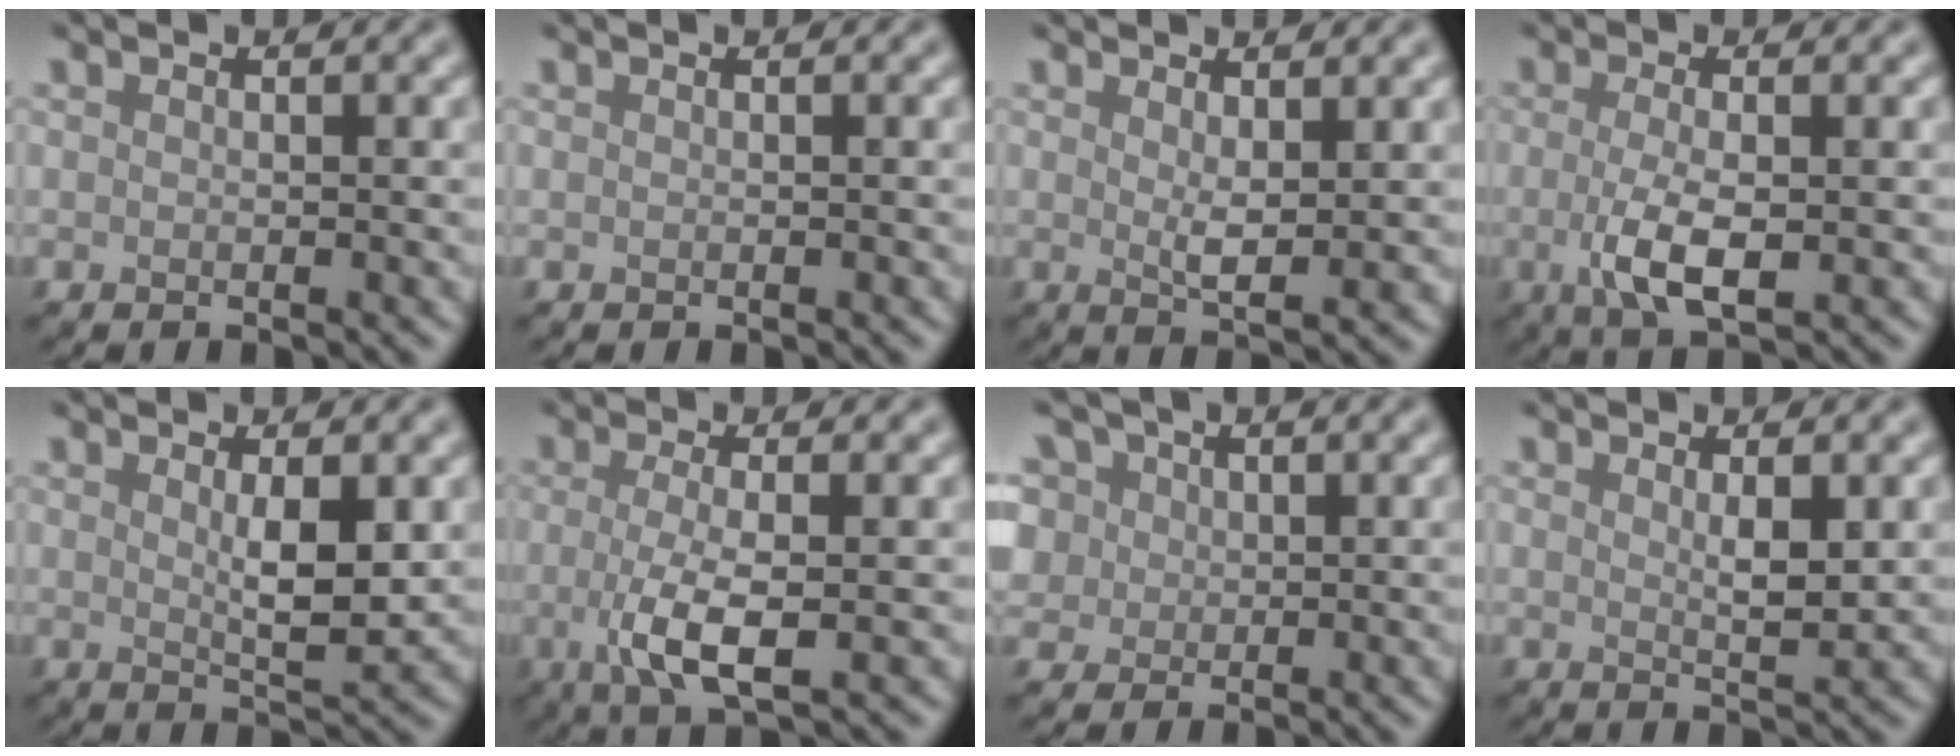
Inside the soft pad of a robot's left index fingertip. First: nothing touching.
{"total": 0.0}
{"total": 2.3, "force": [1.0, 0.5, 2.0], "torque": [-0.037, -0.011, 0.020]}
{"total": 4.1, "force": [-0.6, 1.4, 3.8], "torque": [-0.083, -0.010, -0.014]}
{"total": 3.6, "force": [0.8, 0.8, 3.4], "torque": [-0.054, -0.007, 0.016]}
{"total": 4.7, "force": [-0.7, 1.4, 4.4], "torque": [-0.090, -0.011, -0.016]}
{"total": 7.6, "force": [3.5, 5.7, 3.7], "torque": [-0.087, 0.027, 0.038]}
{"total": 2.1, "force": [0.8, 0.4, 1.9], "torque": [-0.030, -0.005, 0.014]}